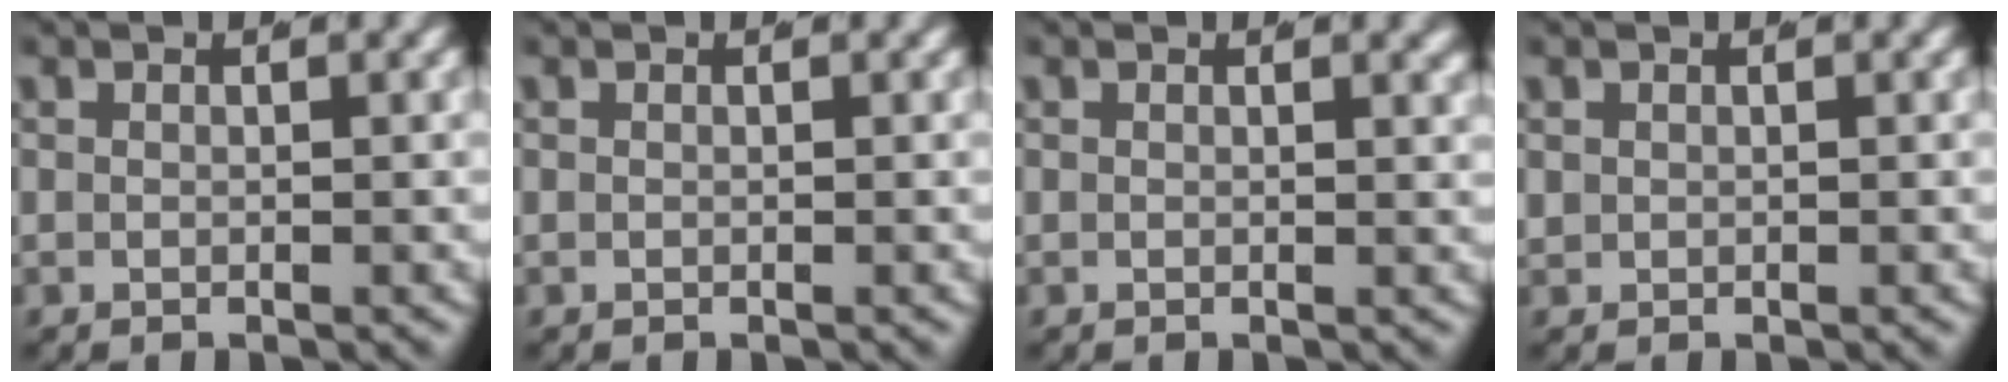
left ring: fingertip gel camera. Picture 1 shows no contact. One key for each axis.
{"total": 0.0}
{"total": 0.7, "fx": 0.5, "fy": 0.1, "fz": 0.4, "tx": -0.005, "ty": -0.001, "tz": 0.006}
{"total": 0.7, "fx": 0.1, "fy": 0.7, "fz": 0.2, "tx": -0.014, "ty": -0.007, "tz": 0.009}